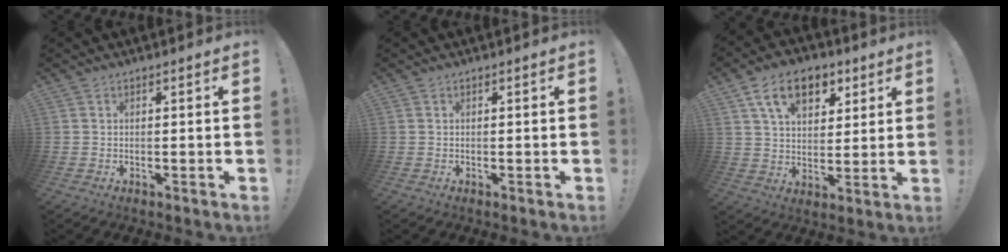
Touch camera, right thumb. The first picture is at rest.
{"total": 0.0}
{"total": 14.3, "force": [7.0, 9.0, 8.6], "torque": [-0.135, -0.017, 0.130]}